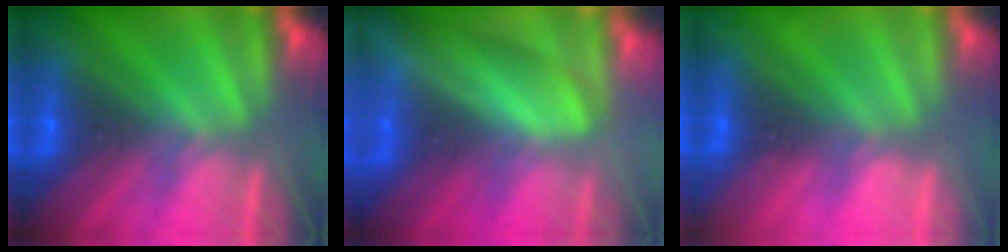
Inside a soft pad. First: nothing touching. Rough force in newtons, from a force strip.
{"total": 3.7}
{"total": 2.3}